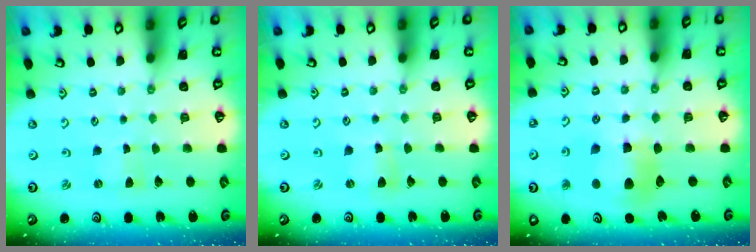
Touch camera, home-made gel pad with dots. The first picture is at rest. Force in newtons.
{"total": 2.6, "press": 2.6, "slide": 0.1}
{"total": 10.0, "press": 9.9, "slide": 1.3}